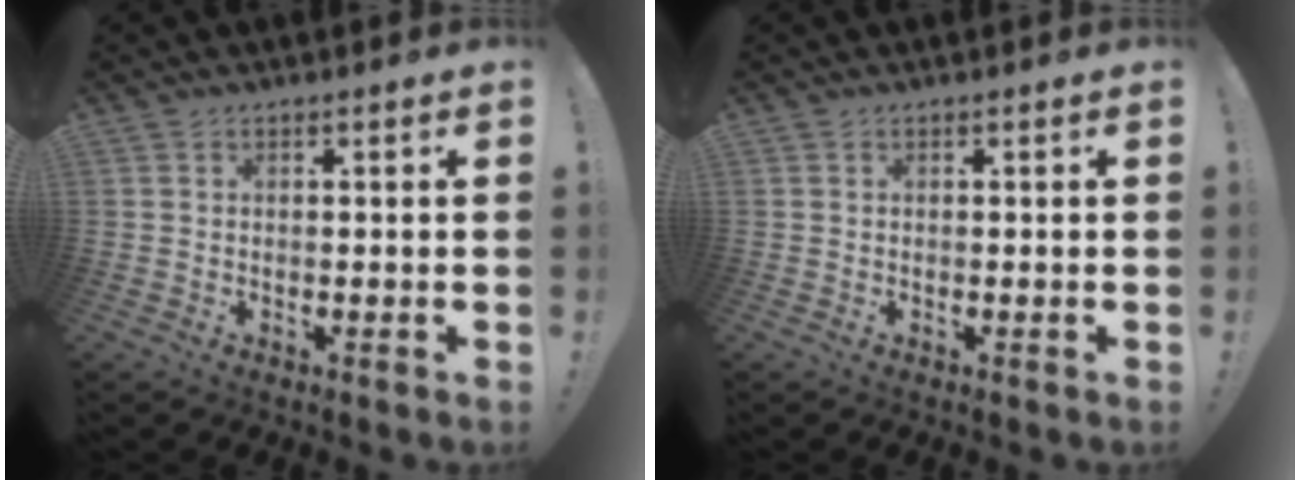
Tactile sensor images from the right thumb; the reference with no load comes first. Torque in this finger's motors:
{"motor_torque": [0.00, 0.00, -0.04, 0.04, 0.00]}